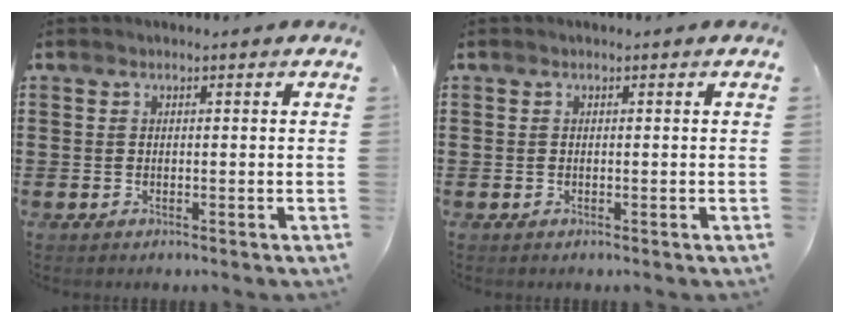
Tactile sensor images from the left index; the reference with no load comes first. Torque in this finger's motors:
{"motor_torque": [0.00, 0.00, 0.02, -0.01]}